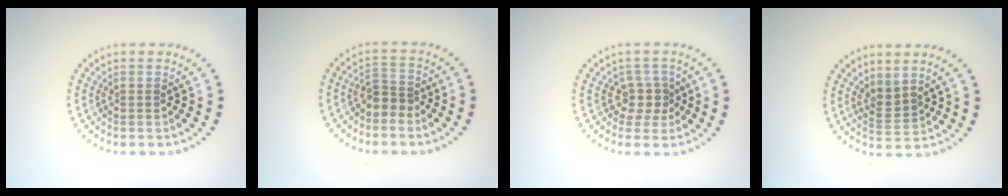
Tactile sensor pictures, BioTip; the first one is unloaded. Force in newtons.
{"total": 2.0, "press": 1.6, "slide": 1.2}
{"total": 2.2, "press": 1.7, "slide": 1.4}
{"total": 2.0, "press": 1.5, "slide": 1.3}